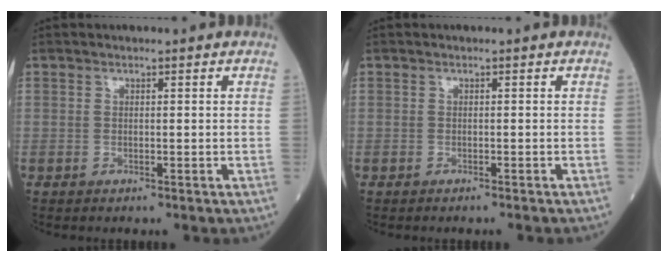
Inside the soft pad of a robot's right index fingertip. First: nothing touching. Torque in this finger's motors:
{"motor_torque": [-0.41, 0.07, -0.05, -0.02]}